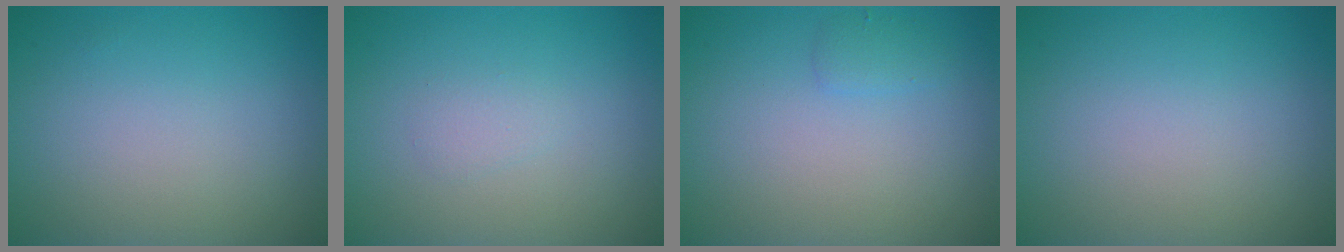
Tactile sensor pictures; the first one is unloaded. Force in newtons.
{"total": 0.9, "press": 0.9, "slide": 0.0}
{"total": 1.0, "press": 0.9, "slide": 0.1}
{"total": 0.0}